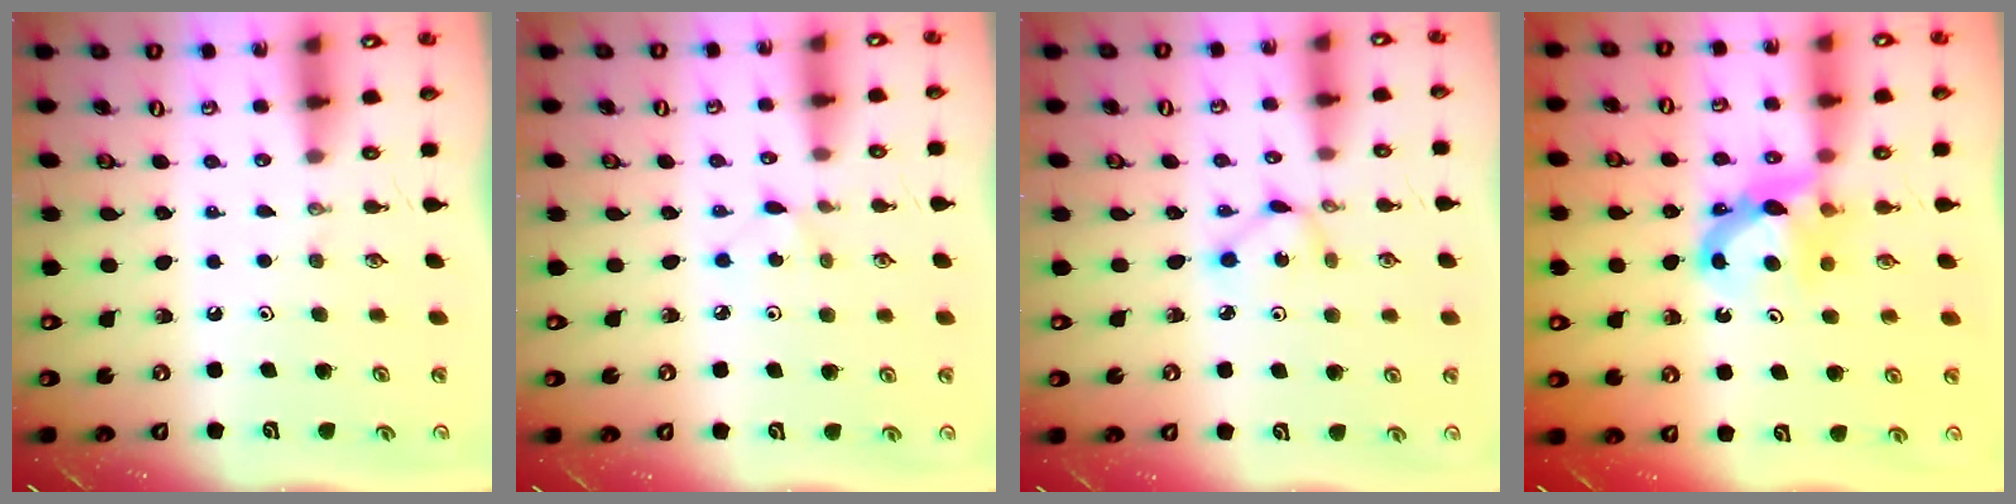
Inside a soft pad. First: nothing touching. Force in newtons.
{"total": 2.5, "press": 2.5, "slide": 0.3}
{"total": 2.3, "press": 2.3, "slide": 0.1}
{"total": 7.8, "press": 7.8, "slide": 0.4}